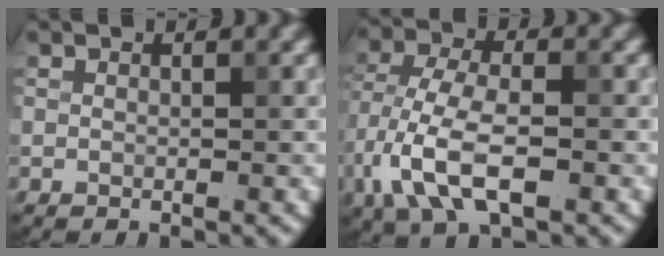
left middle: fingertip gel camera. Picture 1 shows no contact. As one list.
[{"total": 8.0, "force": [-3.3, 3.8, 6.2], "torque": [-0.128, 0.005, -0.069]}]